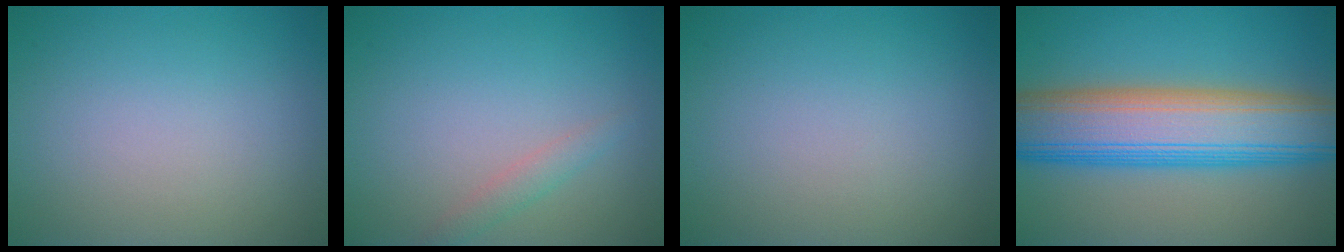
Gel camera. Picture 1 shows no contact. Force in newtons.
{"total": 1.3, "press": 1.3, "slide": 0.1}
{"total": 0.0}
{"total": 11.8, "press": 11.7, "slide": 0.5}